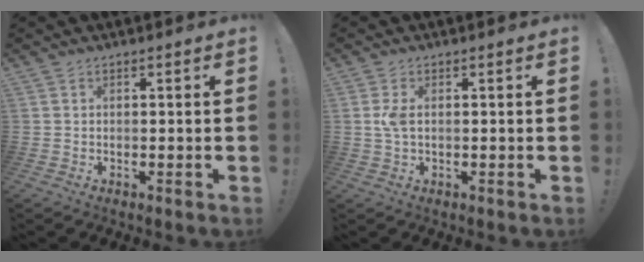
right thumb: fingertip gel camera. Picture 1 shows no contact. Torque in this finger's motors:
{"motor_torque": [-0.06, 0.42, 0.22, 0.13, -0.01]}